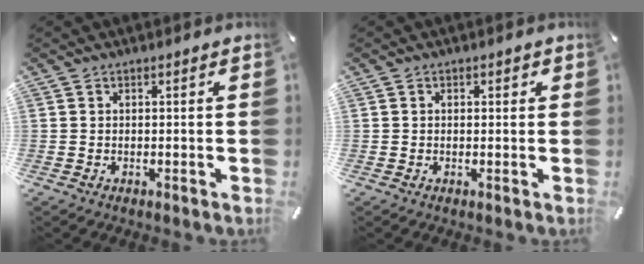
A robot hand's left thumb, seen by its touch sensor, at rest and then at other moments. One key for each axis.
{"total": 0.7, "fx": 0.1, "fy": 0.6, "fz": 0.4, "tx": 0.001, "ty": 0.003, "tz": -0.002}